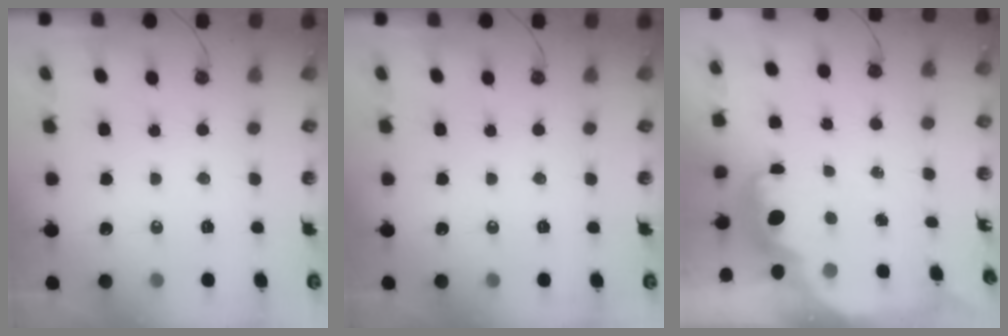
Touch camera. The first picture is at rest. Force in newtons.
{"total": 0.0}
{"total": 2.6, "press": 2.5, "slide": 0.6}